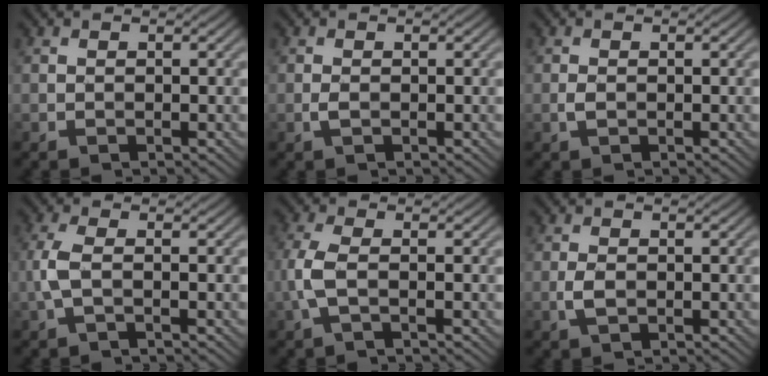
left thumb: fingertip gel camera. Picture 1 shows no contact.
{"total": 1.0, "force": [-0.3, 0.3, 0.9], "torque": [-0.023, 0.000, -0.007]}
{"total": 1.0, "force": [-0.3, 0.6, 0.8], "torque": [-0.022, 0.001, -0.007]}
{"total": 3.2, "force": [-0.5, 1.0, 3.0], "torque": [-0.079, 0.004, -0.016]}
{"total": 3.9, "force": [-0.8, 1.3, 3.7], "torque": [-0.098, 0.003, -0.023]}
{"total": 1.9, "force": [-0.4, 1.0, 1.6], "torque": [-0.040, 0.000, -0.010]}